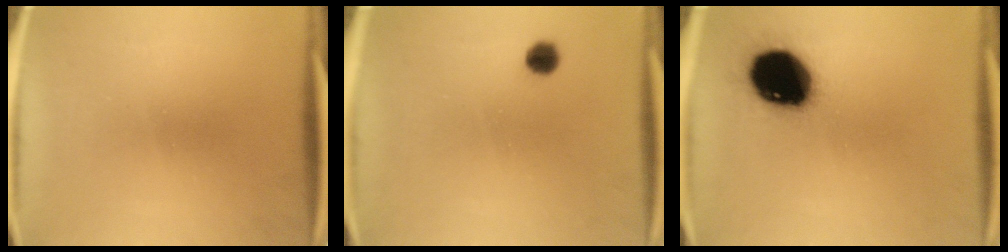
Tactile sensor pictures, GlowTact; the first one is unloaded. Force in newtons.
{"total": 2.6}
{"total": 19.7}